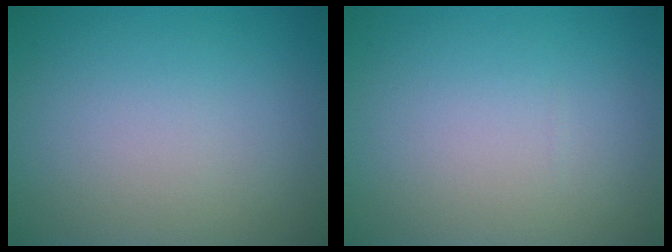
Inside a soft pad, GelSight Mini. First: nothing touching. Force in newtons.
{"total": 0.0}